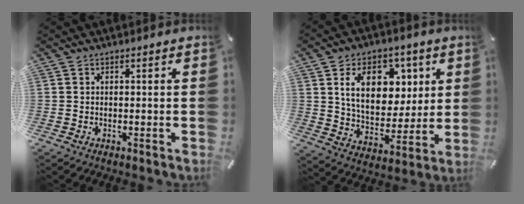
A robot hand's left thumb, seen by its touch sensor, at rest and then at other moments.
{"total": 15.6, "force": [6.1, 10.9, 9.4], "torque": [-0.142, -0.012, 0.109]}